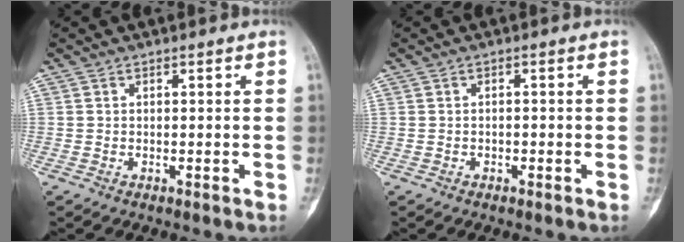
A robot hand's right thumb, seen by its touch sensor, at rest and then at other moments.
{"total": 0.7, "force": [-0.3, 0.5, 0.4], "torque": [-0.006, 0.002, -0.006]}